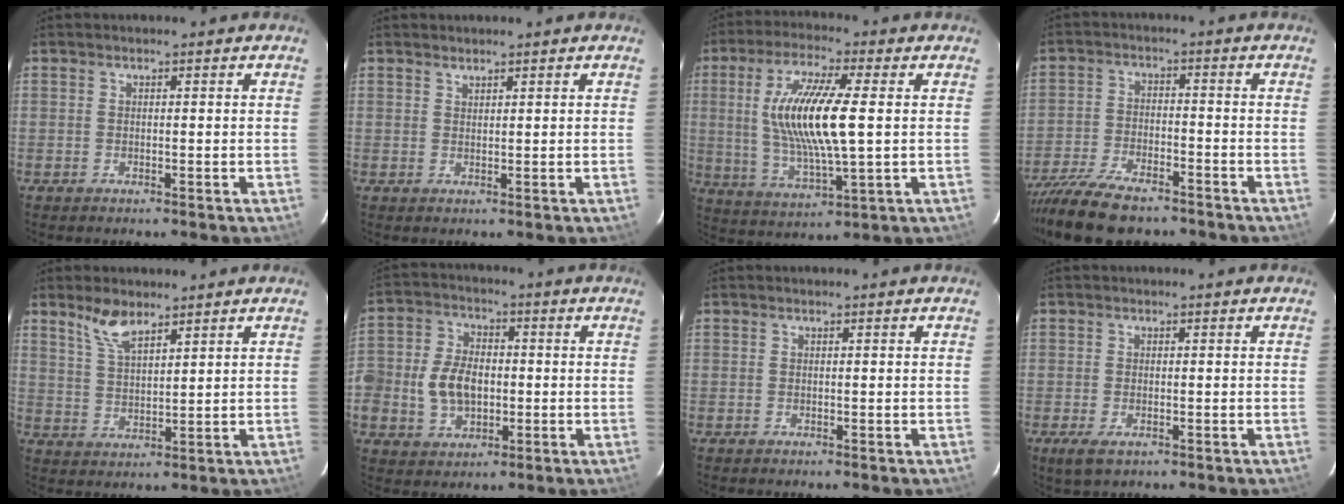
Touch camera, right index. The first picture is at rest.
{"total": 1.0, "force": [0.9, 0.3, 0.1], "torque": [-0.004, 0.001, 0.018]}
{"total": 15.4, "force": [1.7, 3.5, 14.9], "torque": [-0.290, -0.003, 0.037]}
{"total": 14.0, "force": [-11.5, 4.4, 6.6], "torque": [-0.158, -0.025, -0.204]}
{"total": 5.9, "force": [4.5, 1.9, 3.4], "torque": [-0.065, 0.003, 0.093]}
{"total": 10.4, "force": [-1.2, 7.8, 6.7], "torque": [-0.152, 0.015, -0.018]}
{"total": 0.0}
{"total": 3.2, "force": [-1.5, 1.7, 2.3], "torque": [-0.046, -0.011, -0.022]}